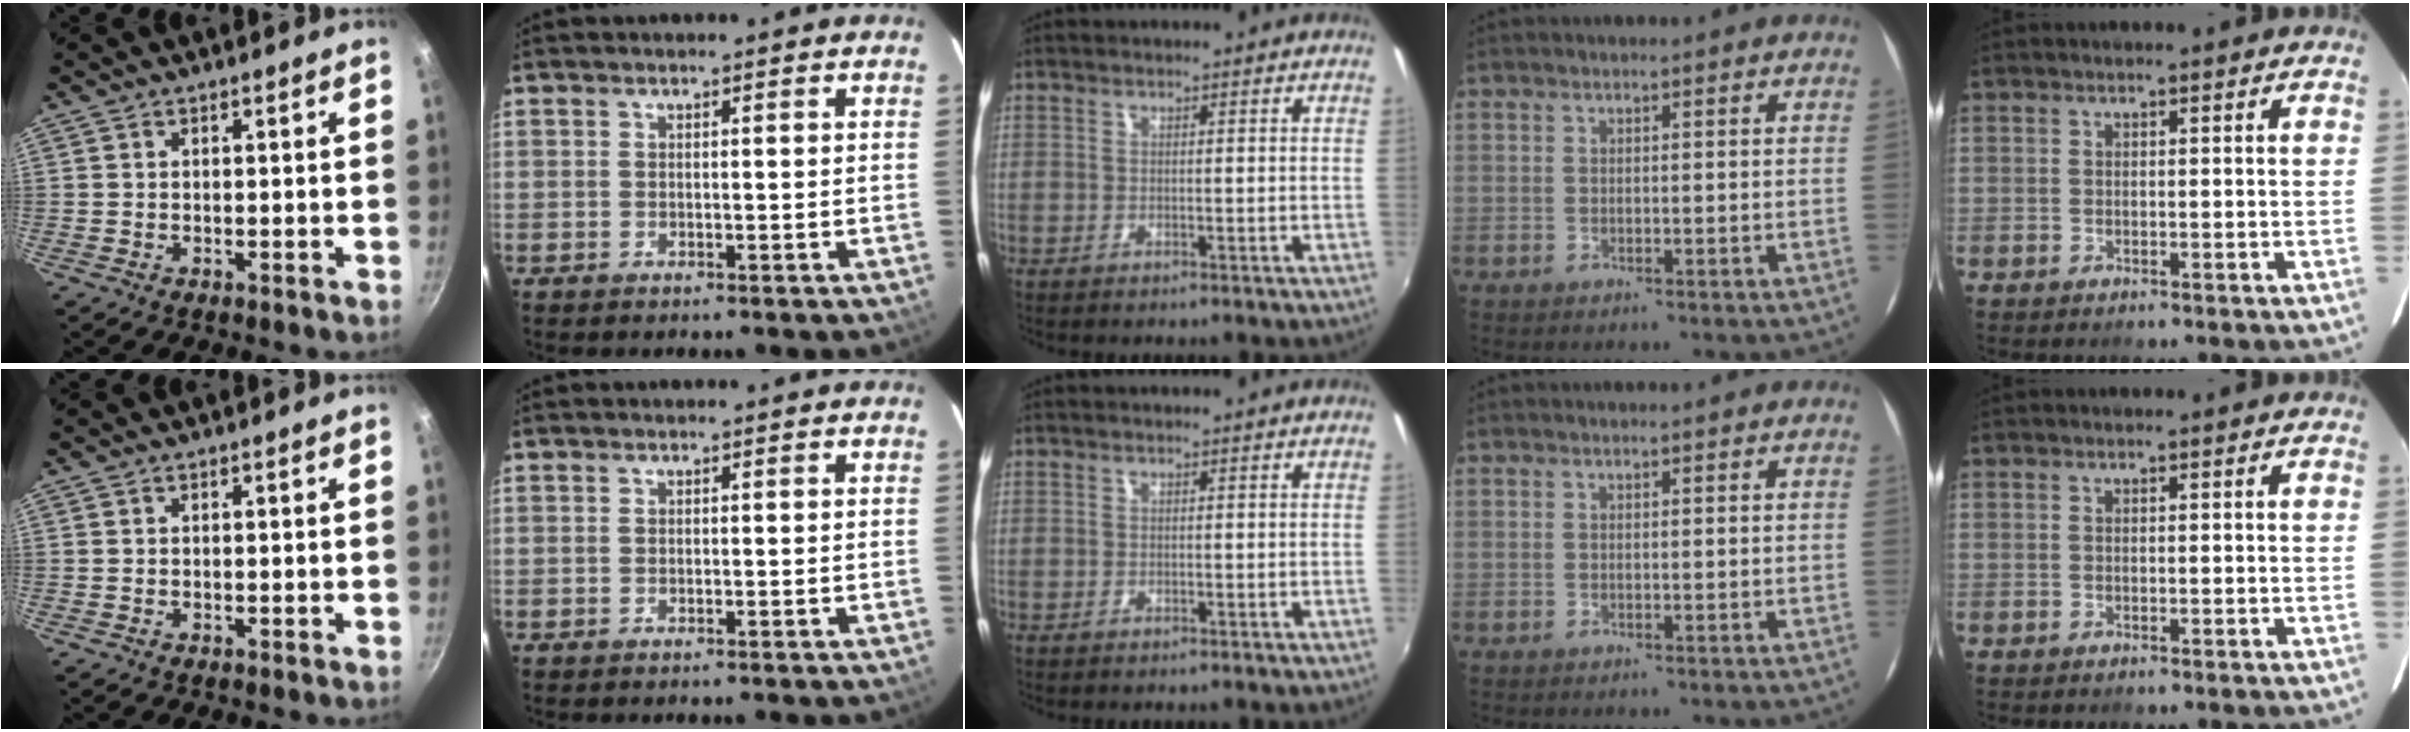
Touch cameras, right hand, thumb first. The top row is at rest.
{}